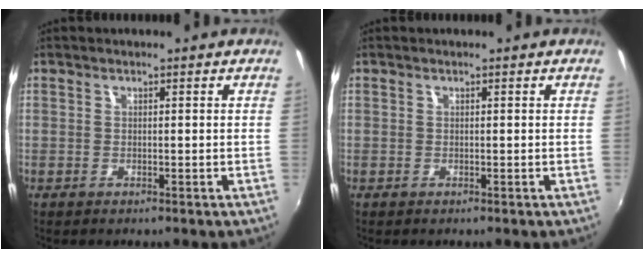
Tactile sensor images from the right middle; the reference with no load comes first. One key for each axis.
{"total": 0.0}